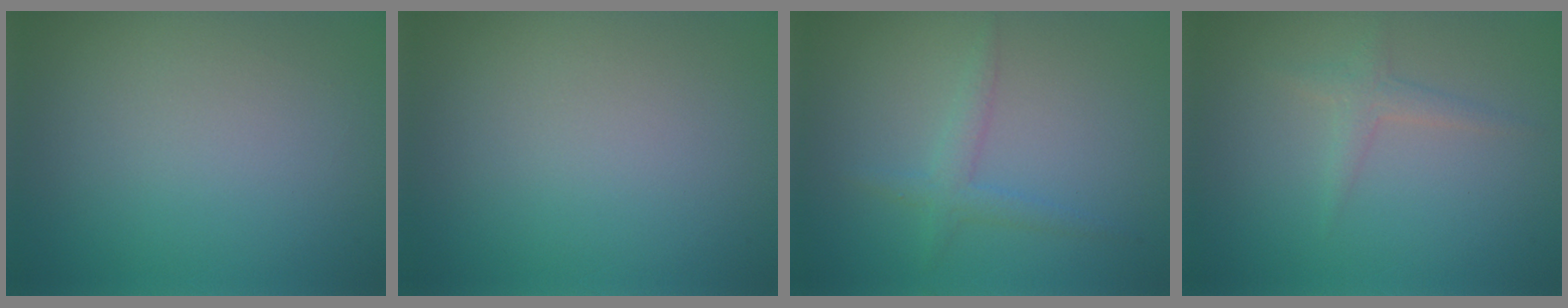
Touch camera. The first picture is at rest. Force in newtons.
{"total": 0.0}
{"total": 1.7, "press": 1.7, "slide": 0.1}
{"total": 1.3, "press": 1.3, "slide": 0.0}